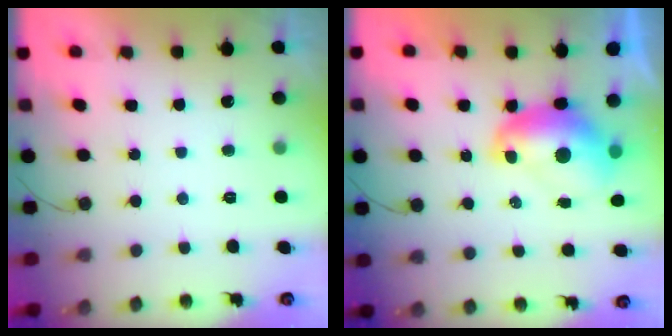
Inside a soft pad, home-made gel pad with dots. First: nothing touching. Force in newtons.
{"total": 10.4, "press": 10.3, "slide": 1.0}